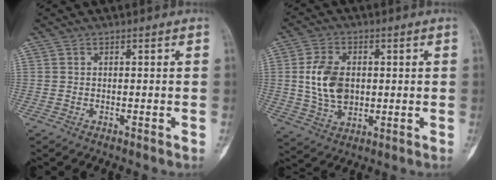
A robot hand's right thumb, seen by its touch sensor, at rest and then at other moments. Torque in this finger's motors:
{"motor_torque": [-0.57, 0.91, 0.42, -0.27, 0.02]}